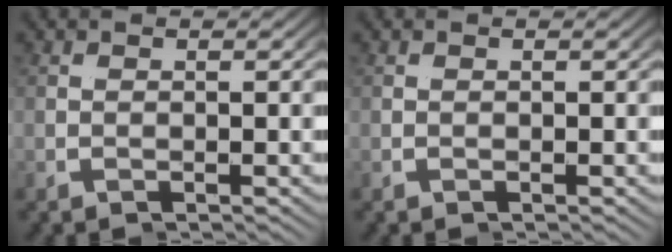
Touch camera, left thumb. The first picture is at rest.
{"total": 0.0}